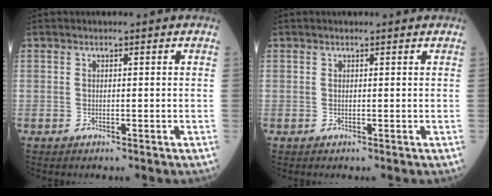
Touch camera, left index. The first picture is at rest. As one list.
[{"total": 0.5, "force": [0.5, 0.1, 0.1], "torque": [-0.007, -0.001, 0.003]}]